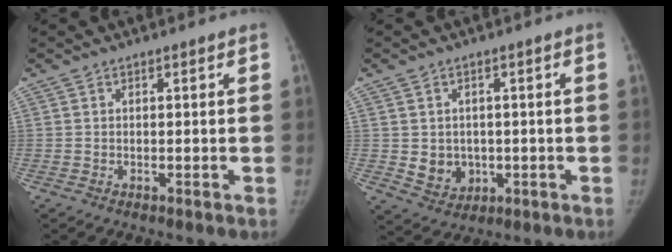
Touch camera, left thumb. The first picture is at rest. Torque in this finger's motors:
{"motor_torque": [-0.04, -0.09, 0.34, -0.26, 0.12]}